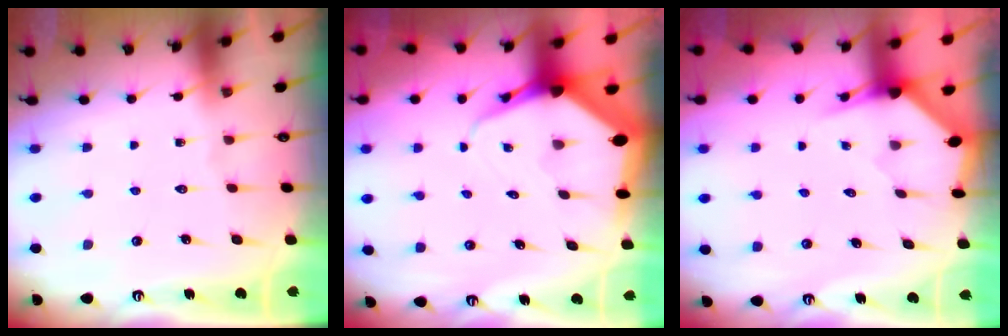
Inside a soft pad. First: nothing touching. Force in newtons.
{"total": 7.0, "press": 7.0, "slide": 0.8}
{"total": 2.7, "press": 2.7, "slide": 0.2}